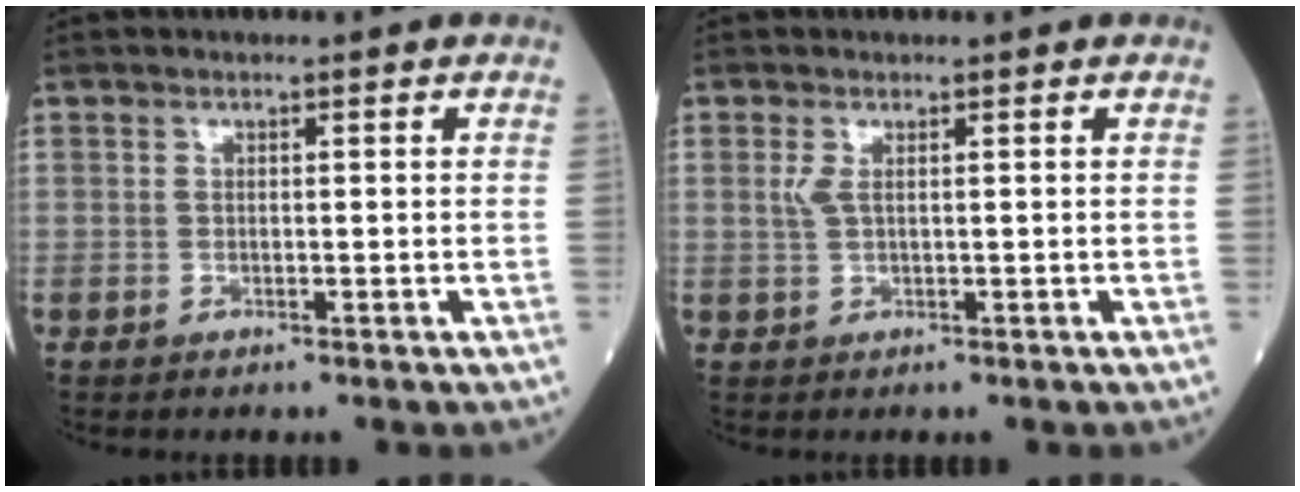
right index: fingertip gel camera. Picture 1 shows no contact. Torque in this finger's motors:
{"motor_torque": [0.02, 0.02, 0.00, 0.03]}